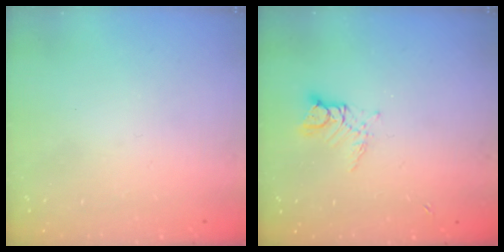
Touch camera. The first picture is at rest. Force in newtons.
{"total": 7.1, "press": 7.1, "slide": 0.6}